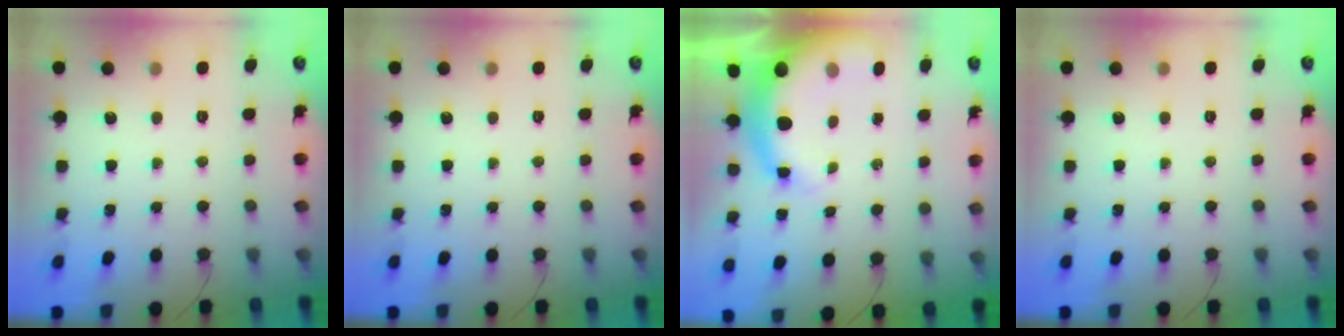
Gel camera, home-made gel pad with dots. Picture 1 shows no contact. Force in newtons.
{"total": 0.0}
{"total": 10.5, "press": 10.3, "slide": 2.3}
{"total": 0.0}